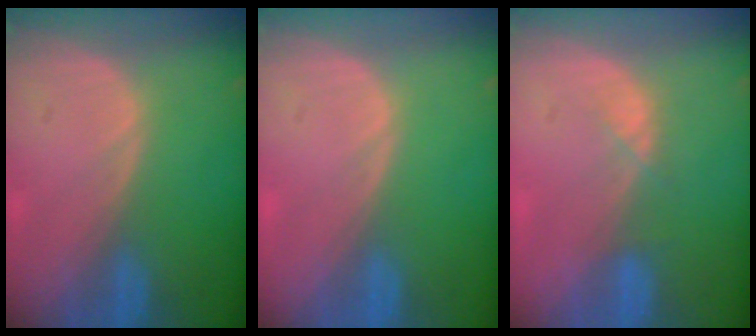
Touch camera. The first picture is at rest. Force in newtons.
{"total": 0.0}
{"total": 1.9, "press": 1.7, "slide": 0.9}